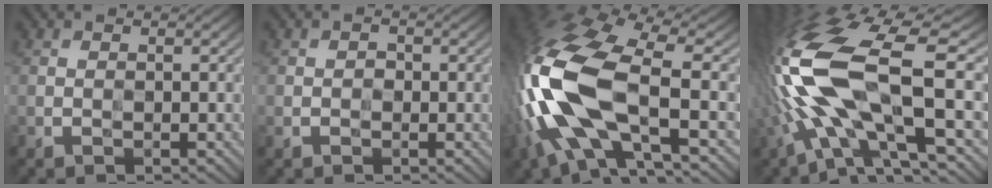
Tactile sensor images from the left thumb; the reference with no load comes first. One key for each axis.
{"total": 1.2, "fx": -0.4, "fy": 1.0, "fz": 0.6, "tx": -0.010, "ty": -0.002, "tz": -0.011}
{"total": 17.7, "fx": -3.2, "fy": 7.8, "fz": 15.5, "tx": -0.384, "ty": -0.019, "tz": -0.053}
{"total": 17.3, "fx": -1.6, "fy": 6.5, "fz": 16.0, "tx": -0.358, "ty": 0.005, "tz": -0.028}